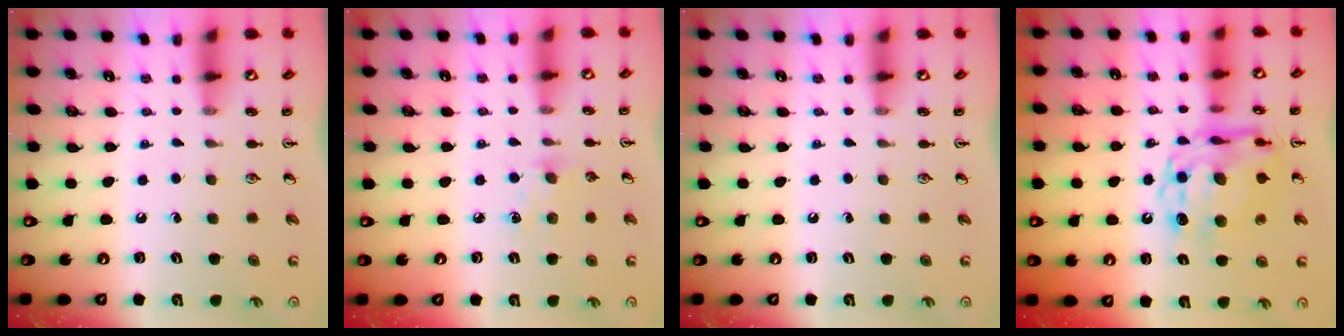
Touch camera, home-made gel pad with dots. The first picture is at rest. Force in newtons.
{"total": 5.1, "press": 5.0, "slide": 0.8}
{"total": 0.0}
{"total": 13.3, "press": 13.3, "slide": 1.0}